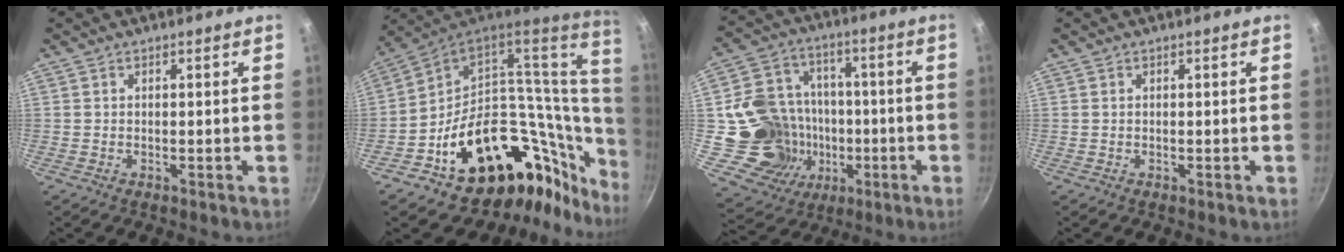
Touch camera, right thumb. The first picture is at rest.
{"total": 33.4, "force": [1.2, 25.1, 22.0], "torque": [-0.281, 0.010, 0.040]}
{"total": 19.1, "force": [-2.3, 17.2, 7.8], "torque": [-0.114, 0.039, -0.028]}
{"total": 0.0}